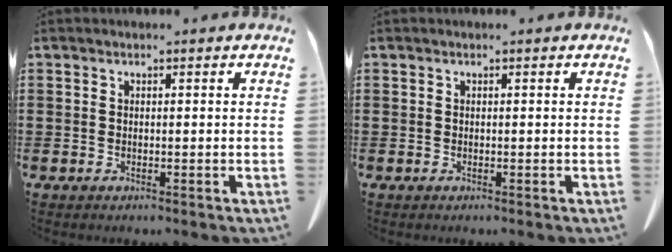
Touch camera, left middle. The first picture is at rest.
{"total": 0.0}